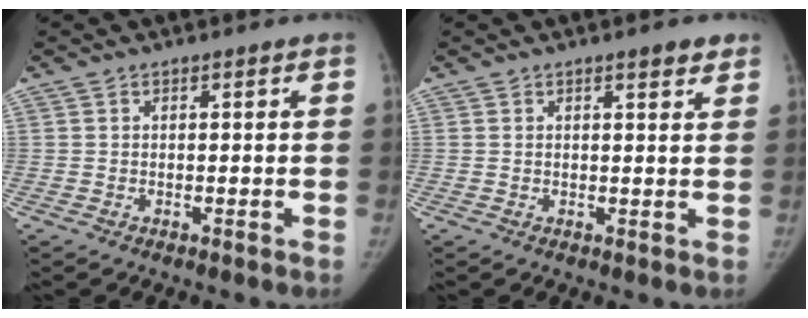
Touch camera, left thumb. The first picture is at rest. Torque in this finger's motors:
{"motor_torque": [0.03, 0.12, -0.21, 0.12, 0.05]}